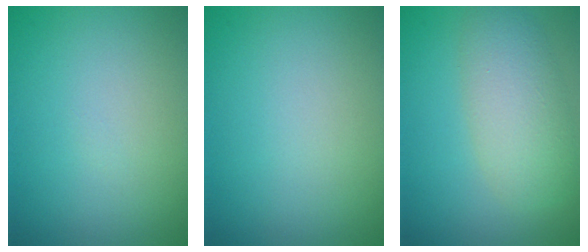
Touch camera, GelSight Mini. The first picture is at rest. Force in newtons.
{"total": 0.0}
{"total": 4.6, "press": 4.6, "slide": 0.3}